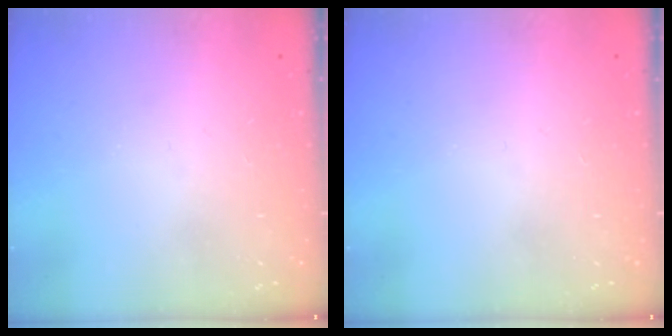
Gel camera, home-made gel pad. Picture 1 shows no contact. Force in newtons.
{"total": 0.0}